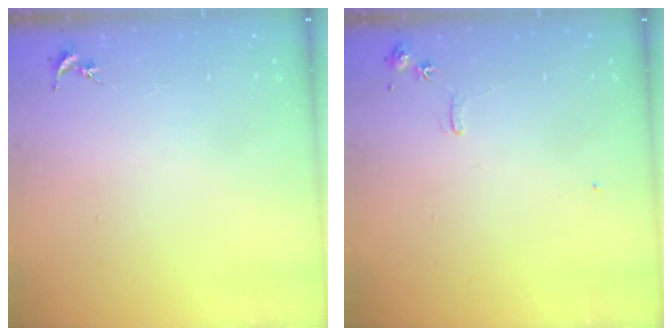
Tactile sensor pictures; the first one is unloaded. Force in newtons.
{"total": 6.2, "press": 6.2, "slide": 0.8}